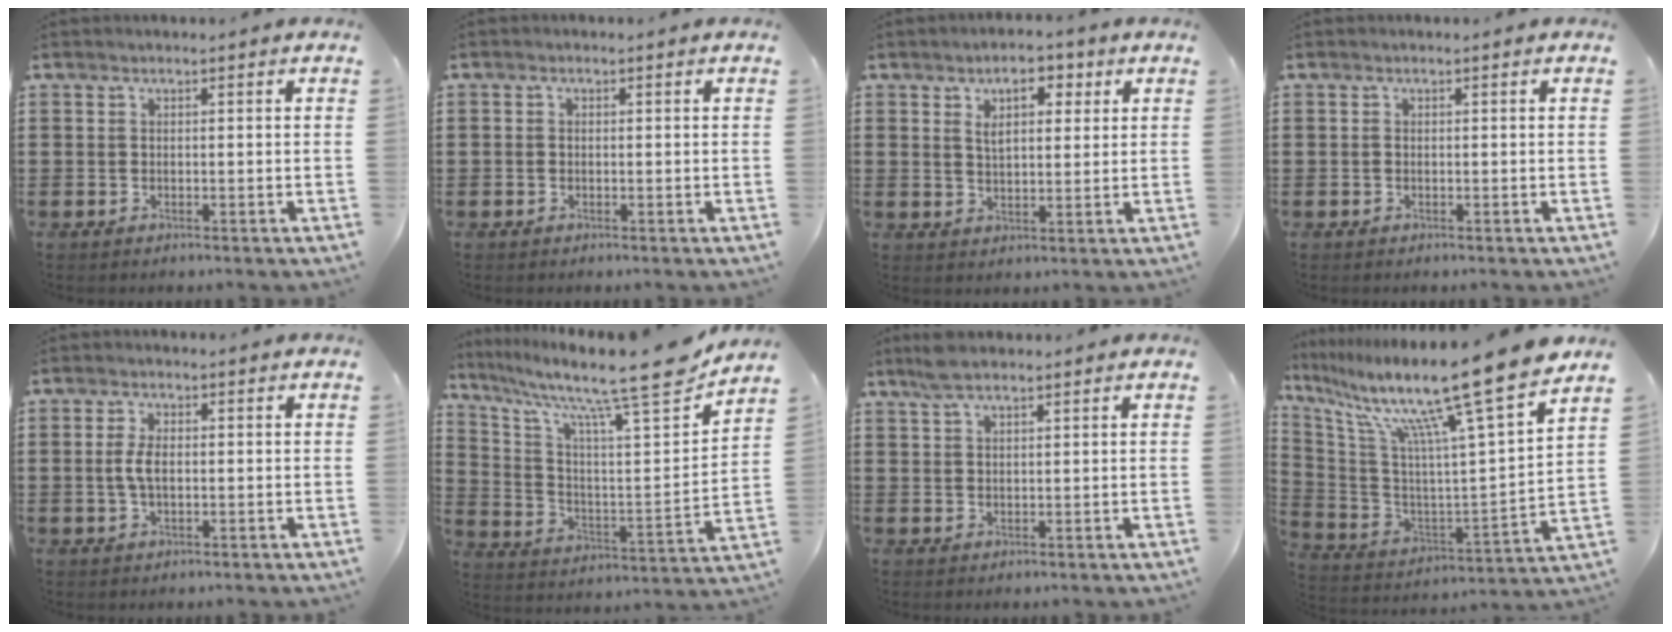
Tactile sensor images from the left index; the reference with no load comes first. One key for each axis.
{"total": 0.6, "fx": -0.3, "fy": 0.5, "fz": 0.4, "tx": -0.009, "ty": 0.001, "tz": -0.005}
{"total": 5.4, "fx": 2.7, "fy": 3.0, "fz": 3.6, "tx": -0.059, "ty": 0.004, "tz": 0.038}
{"total": 0.0}
{"total": 3.5, "fx": 0.0, "fy": 1.6, "fz": 3.1, "tx": -0.077, "ty": -0.001, "tz": -0.005}
{"total": 14.2, "fx": 11.5, "fy": 1.1, "fz": 8.2, "tx": -0.160, "ty": -0.083, "tz": 0.177}
{"total": 3.4, "fx": 2.5, "fy": 1.0, "fz": 2.0, "tx": -0.045, "ty": 0.004, "tz": 0.048}
{"total": 16.0, "fx": 12.3, "fy": -0.7, "fz": 10.2, "tx": -0.203, "ty": -0.089, "tz": 0.184}